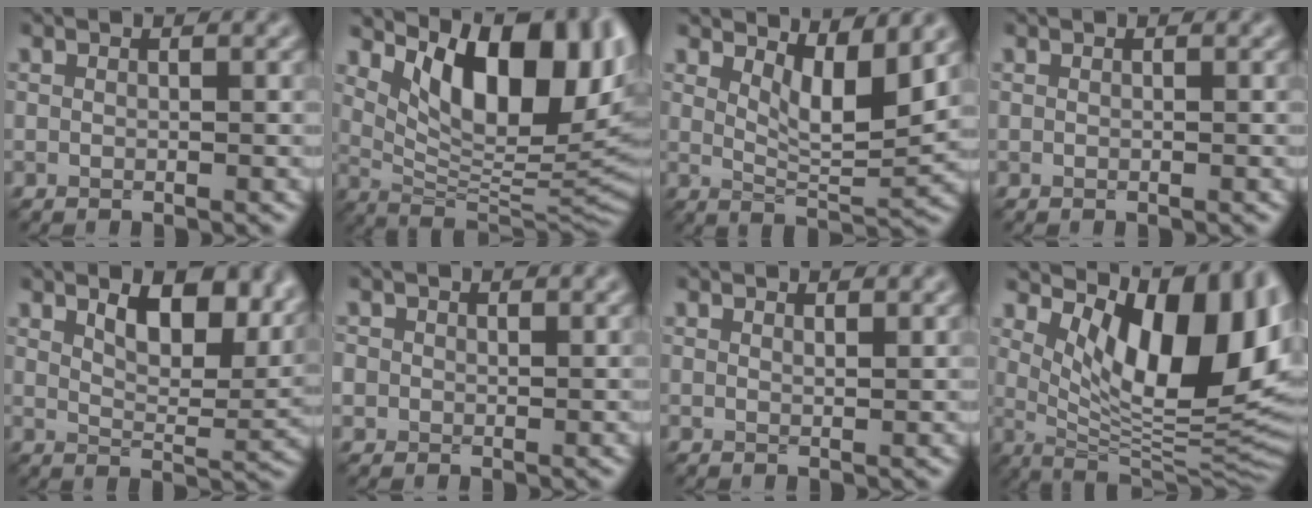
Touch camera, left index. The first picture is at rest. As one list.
[{"total": 12.5, "force": [4.8, 5.3, 10.2], "torque": [-0.145, -0.006, 0.086]}, {"total": 4.7, "force": [2.7, 1.3, 3.6], "torque": [-0.063, -0.014, 0.047]}, {"total": 0.0}, {"total": 8.2, "force": [4.6, 3.4, 5.8], "torque": [-0.089, -0.003, 0.073]}, {"total": 1.6, "force": [0.4, 1.5, 0.4], "torque": [-0.008, 0.000, 0.007]}, {"total": 0.9, "force": [0.8, 0.1, 0.3], "torque": [-0.006, -0.001, 0.015]}, {"total": 14.0, "force": [4.5, 5.9, 11.9], "torque": [-0.155, -0.013, 0.082]}]